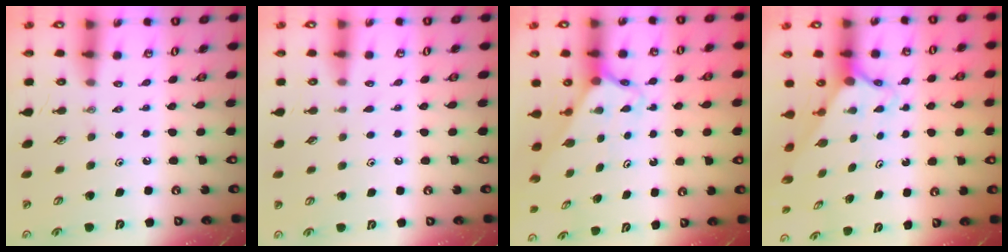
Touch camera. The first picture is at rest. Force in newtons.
{"total": 3.8, "press": 3.7, "slide": 0.6}
{"total": 2.6, "press": 2.6, "slide": 0.1}
{"total": 2.6, "press": 2.6, "slide": 0.2}